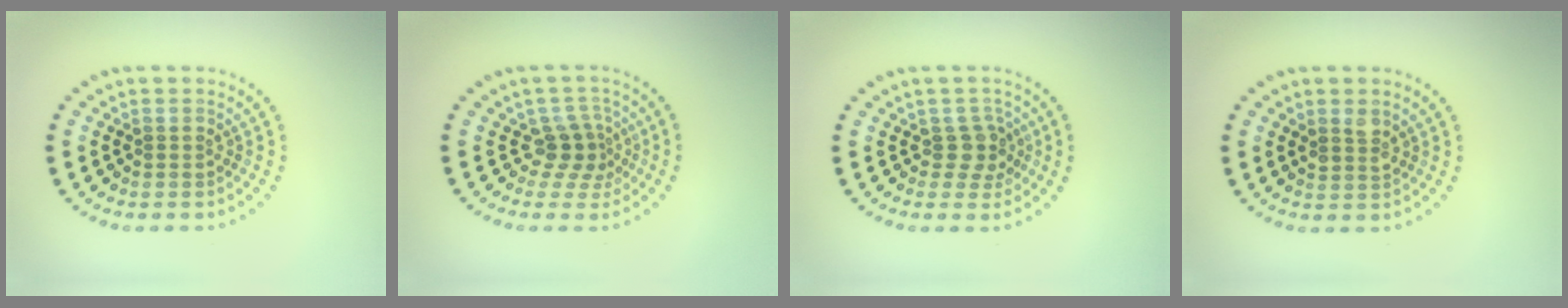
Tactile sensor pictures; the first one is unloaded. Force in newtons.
{"total": 2.6, "press": 1.8, "slide": 1.9}
{"total": 2.1, "press": 1.8, "slide": 1.2}
{"total": 1.5, "press": 1.3, "slide": 0.7}